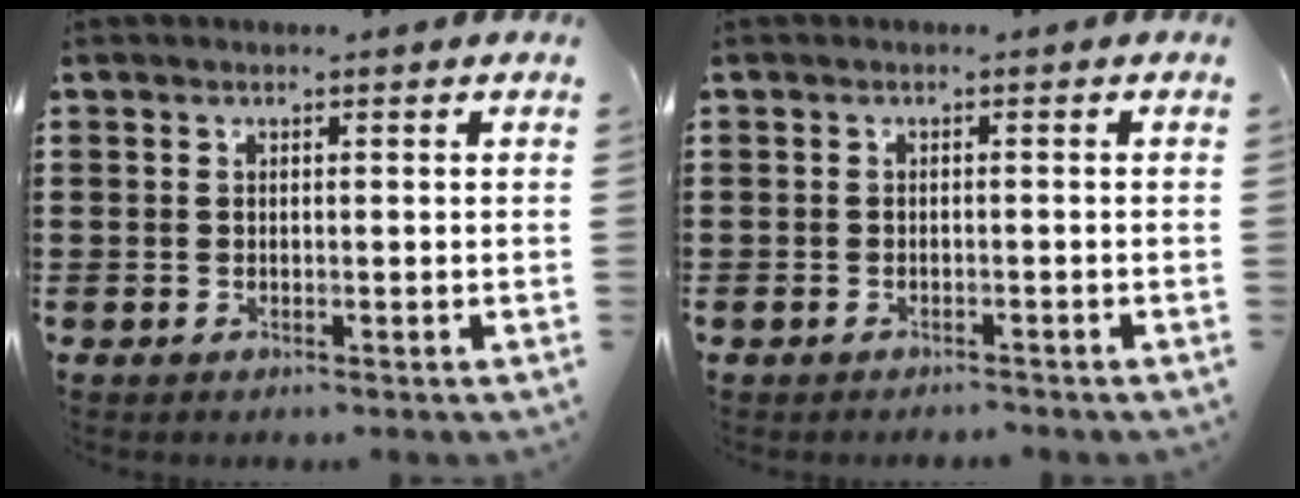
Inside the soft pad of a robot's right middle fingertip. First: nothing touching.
{"total": 0.8, "force": [-0.8, 0.1, 0.1], "torque": [-0.003, 0.000, -0.017]}